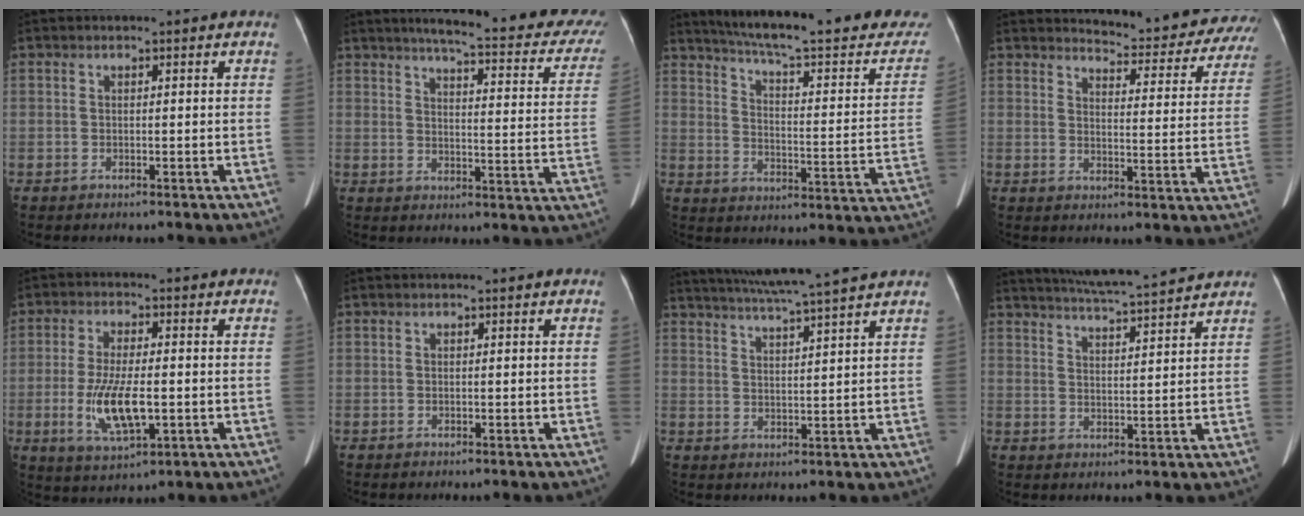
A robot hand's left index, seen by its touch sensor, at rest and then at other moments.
{"total": 23.4, "force": [19.6, 3.4, 12.4], "torque": [-0.147, -0.038, 0.215]}
{"total": 27.3, "force": [23.9, 3.3, 12.7], "torque": [-0.185, -0.059, 0.298]}
{"total": 16.8, "force": [16.1, 2.7, 3.8], "torque": [-0.028, -0.072, 0.168]}
{"total": 8.6, "force": [-1.7, 2.6, 8.1], "torque": [-0.167, -0.010, -0.025]}
{"total": 0.0}
{"total": 12.7, "force": [11.1, -1.4, 6.0], "torque": [-0.110, 0.010, 0.159]}
{"total": 12.7, "force": [11.8, 0.1, 4.7], "torque": [-0.087, 0.019, 0.170]}